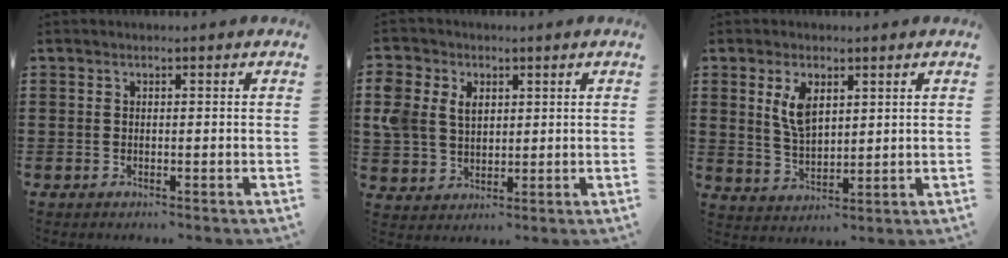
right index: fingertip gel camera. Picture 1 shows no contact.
{"total": 6.5, "force": [2.1, 5.1, 3.4], "torque": [-0.098, 0.014, 0.036]}
{"total": 5.6, "force": [2.3, 2.9, 4.3], "torque": [-0.085, 0.006, 0.038]}